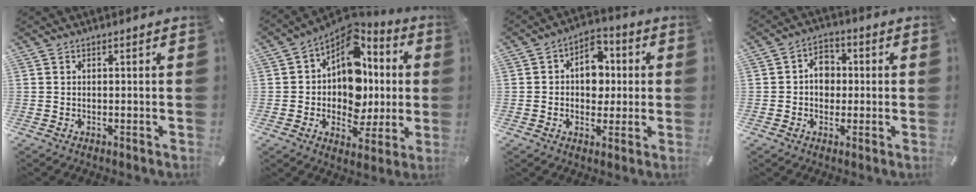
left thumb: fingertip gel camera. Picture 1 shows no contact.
{"total": 13.7, "force": [2.2, 10.9, 8.0], "torque": [-0.129, -0.030, 0.047]}
{"total": 9.3, "force": [0.8, 7.3, 5.7], "torque": [-0.077, 0.002, 0.012]}
{"total": 6.2, "force": [-0.2, 5.2, 3.4], "torque": [-0.046, 0.008, -0.008]}